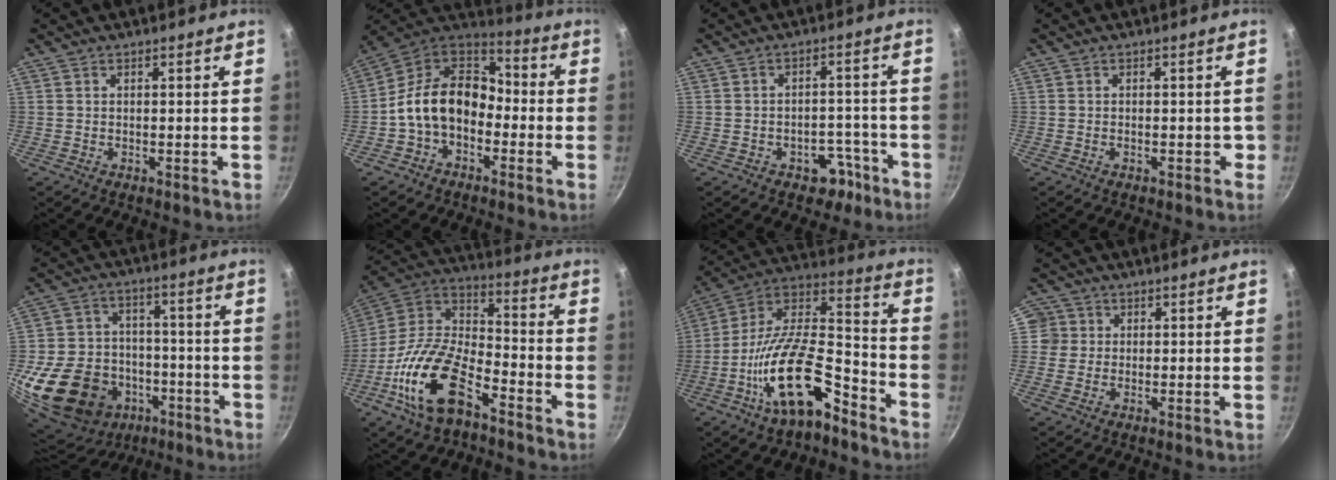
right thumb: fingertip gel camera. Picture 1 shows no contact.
{"total": 15.3, "force": [-3.4, 11.0, 10.1], "torque": [-0.142, 0.057, -0.084]}
{"total": 5.8, "force": [-3.3, 4.1, 2.4], "torque": [0.001, 0.042, -0.029]}
{"total": 1.8, "force": [-0.6, 1.2, 1.1], "torque": [0.005, 0.016, -0.006]}
{"total": 25.1, "force": [-9.4, 19.6, 12.4], "torque": [-0.244, 0.049, -0.137]}
{"total": 20.3, "force": [-10.2, 9.9, 14.5], "torque": [-0.256, 0.062, -0.213]}
{"total": 21.0, "force": [-10.8, 8.7, 15.8], "torque": [-0.259, 0.073, -0.206]}
{"total": 3.8, "force": [0.5, 3.8, 0.5], "torque": [0.027, 0.002, 0.000]}